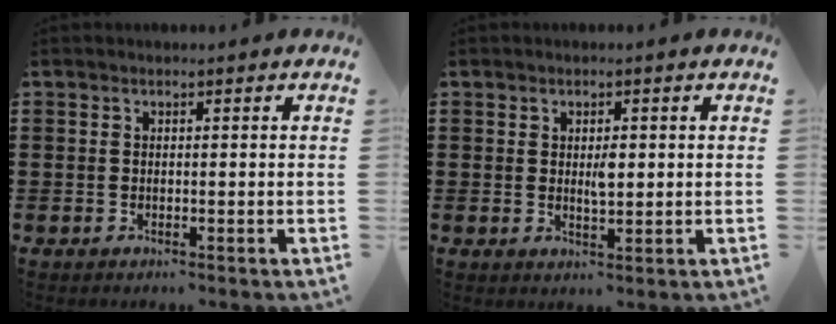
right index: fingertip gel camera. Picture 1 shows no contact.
{"total": 2.6, "force": [0.4, 0.9, 2.4], "torque": [-0.041, -0.001, 0.004]}